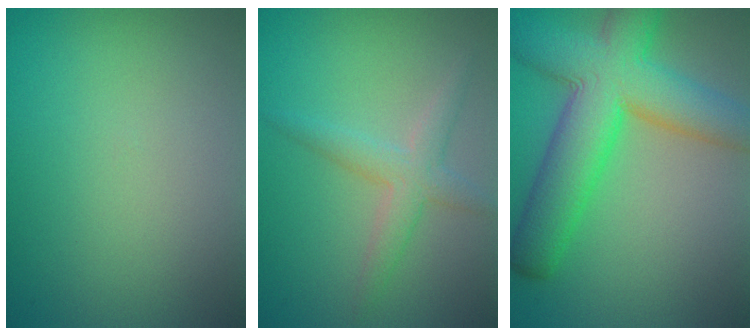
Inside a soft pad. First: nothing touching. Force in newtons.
{"total": 2.8, "press": 2.8, "slide": 0.1}
{"total": 10.1, "press": 10.1, "slide": 0.4}